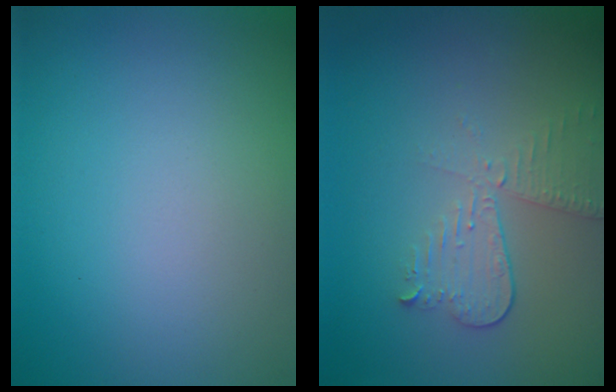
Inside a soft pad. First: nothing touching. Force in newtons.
{"total": 3.1, "press": 2.7, "slide": 1.6}